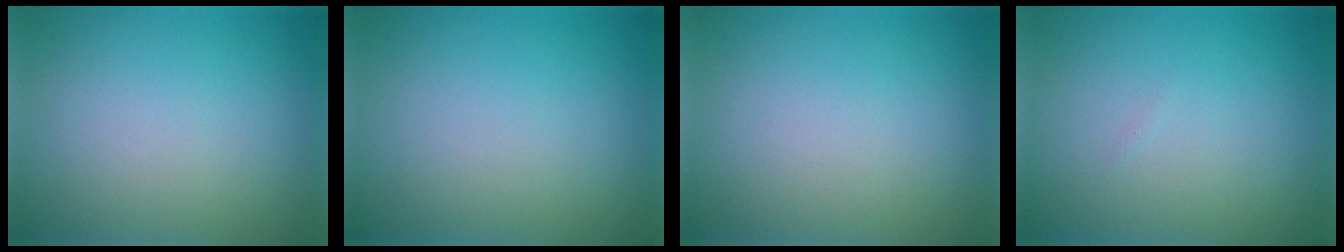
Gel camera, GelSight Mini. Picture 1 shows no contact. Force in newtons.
{"total": 0.0}
{"total": 0.0}
{"total": 0.0}